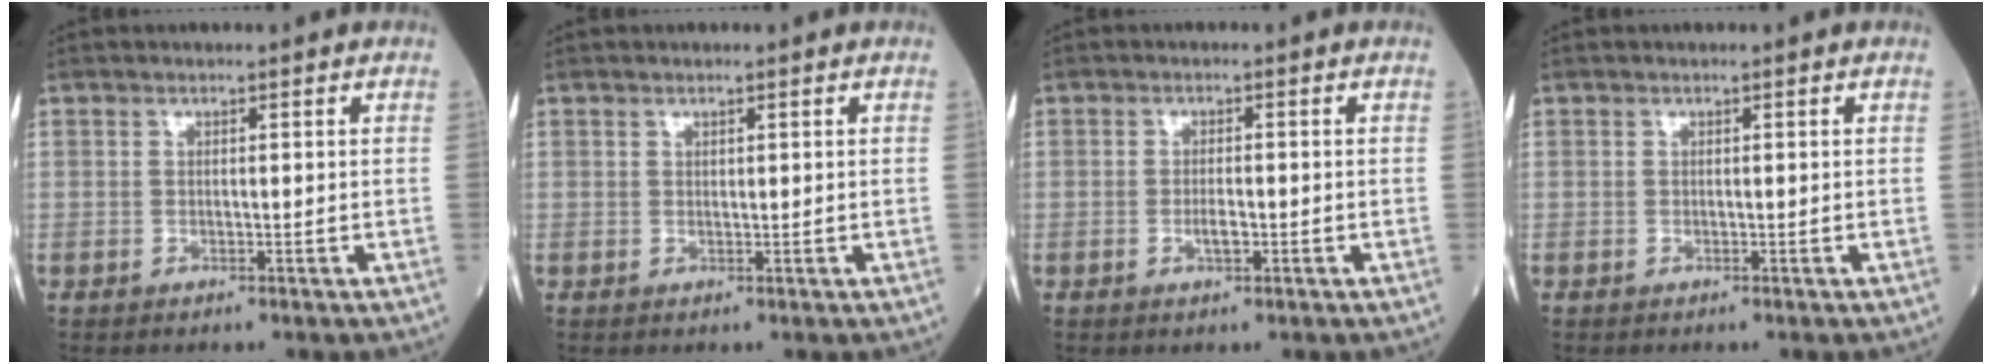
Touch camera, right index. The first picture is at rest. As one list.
[{"total": 0.6, "force": [0.4, 0.2, 0.3], "torque": [-0.006, -0.004, 0.007]}, {"total": 1.9, "force": [-0.6, 0.6, 1.7], "torque": [-0.029, 0.000, -0.010]}, {"total": 0.0}]